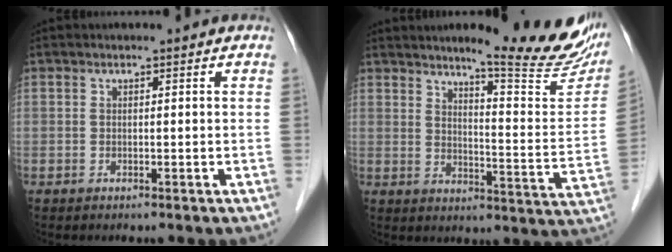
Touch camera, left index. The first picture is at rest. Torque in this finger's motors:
{"motor_torque": [0.60, -0.64, 0.55, 0.06]}